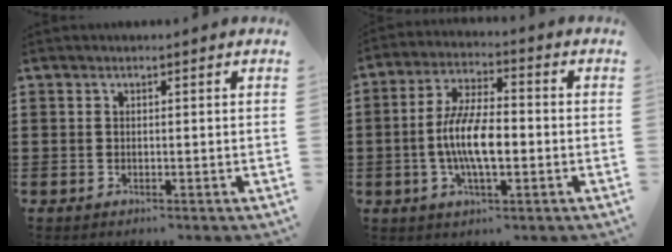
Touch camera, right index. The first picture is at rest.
{"total": 9.2, "force": [-1.7, 3.4, 8.4], "torque": [-0.185, -0.005, -0.039]}